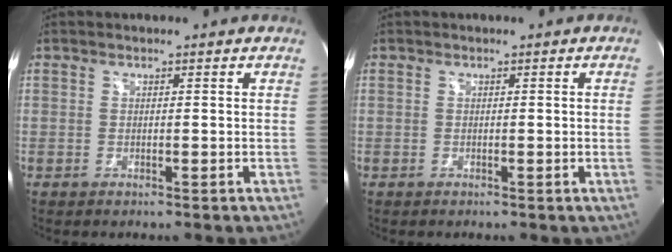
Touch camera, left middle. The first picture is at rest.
{"total": 1.0, "force": [-0.1, -0.4, 0.9], "torque": [-0.008, 0.000, -0.002]}